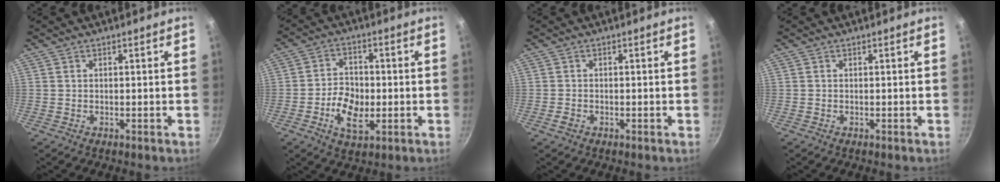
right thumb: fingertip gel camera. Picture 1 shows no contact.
{"total": 8.6, "force": [-2.1, 5.4, 6.3], "torque": [-0.099, 0.013, -0.039]}
{"total": 1.3, "force": [-0.7, 0.9, 0.6], "torque": [-0.014, 0.006, -0.015]}
{"total": 0.0}